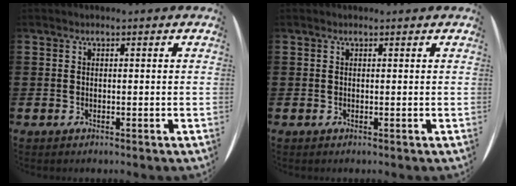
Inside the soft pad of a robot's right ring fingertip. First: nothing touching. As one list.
[{"total": 0.0}]